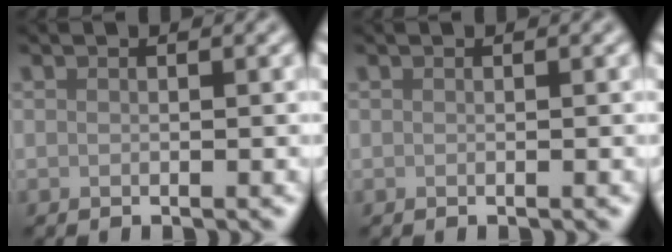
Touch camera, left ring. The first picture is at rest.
{"total": 0.0}